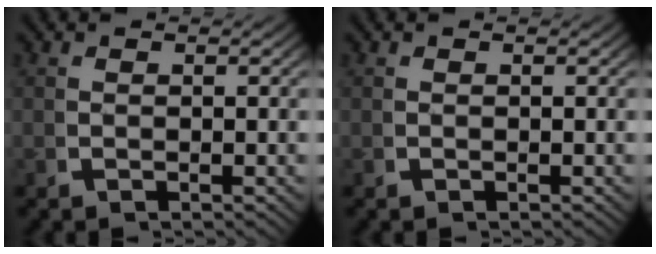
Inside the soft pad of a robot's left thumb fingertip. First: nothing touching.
{"total": 0.0}